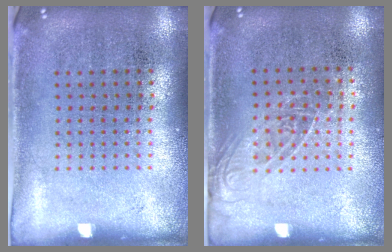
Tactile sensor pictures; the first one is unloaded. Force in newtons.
{"total": 1.4, "press": 1.0, "slide": 0.9}